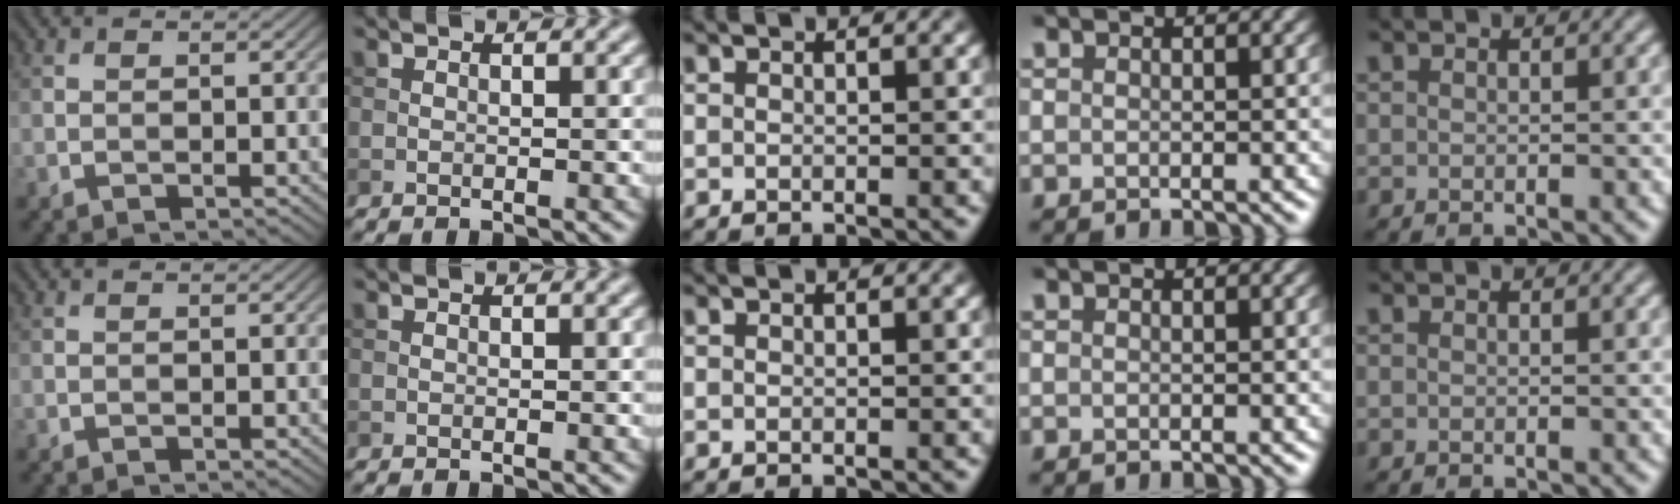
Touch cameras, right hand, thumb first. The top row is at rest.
{}